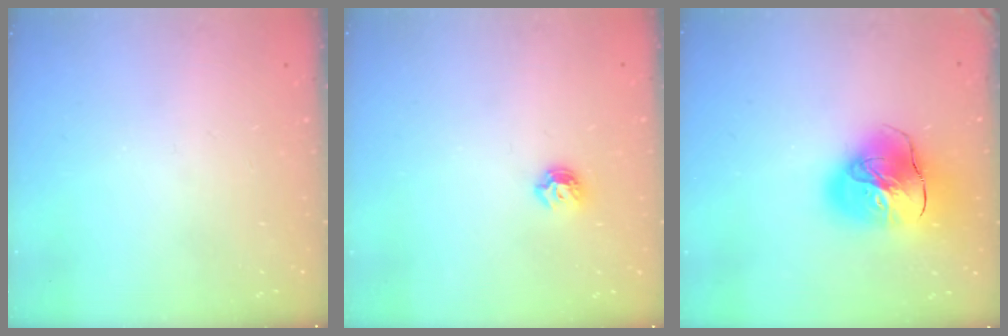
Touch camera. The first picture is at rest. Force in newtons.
{"total": 5.2, "press": 5.1, "slide": 0.8}
{"total": 17.4, "press": 17.2, "slide": 2.3}